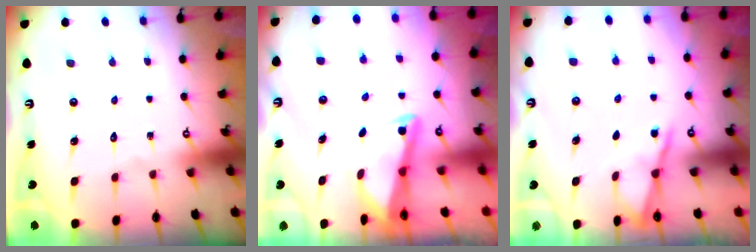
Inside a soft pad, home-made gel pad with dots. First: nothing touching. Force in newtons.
{"total": 2.8, "press": 2.8, "slide": 0.4}
{"total": 3.7, "press": 3.6, "slide": 0.4}